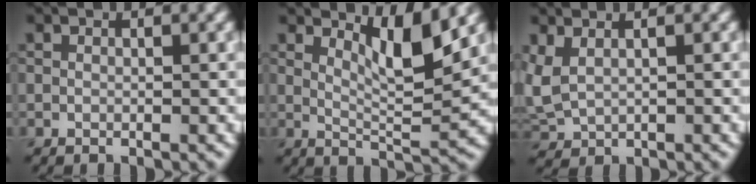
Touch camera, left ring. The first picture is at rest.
{"total": 4.4, "force": [2.6, 0.8, 3.4], "torque": [-0.061, -0.010, 0.046]}
{"total": 2.3, "force": [1.2, 1.3, 1.5], "torque": [-0.048, 0.005, 0.032]}